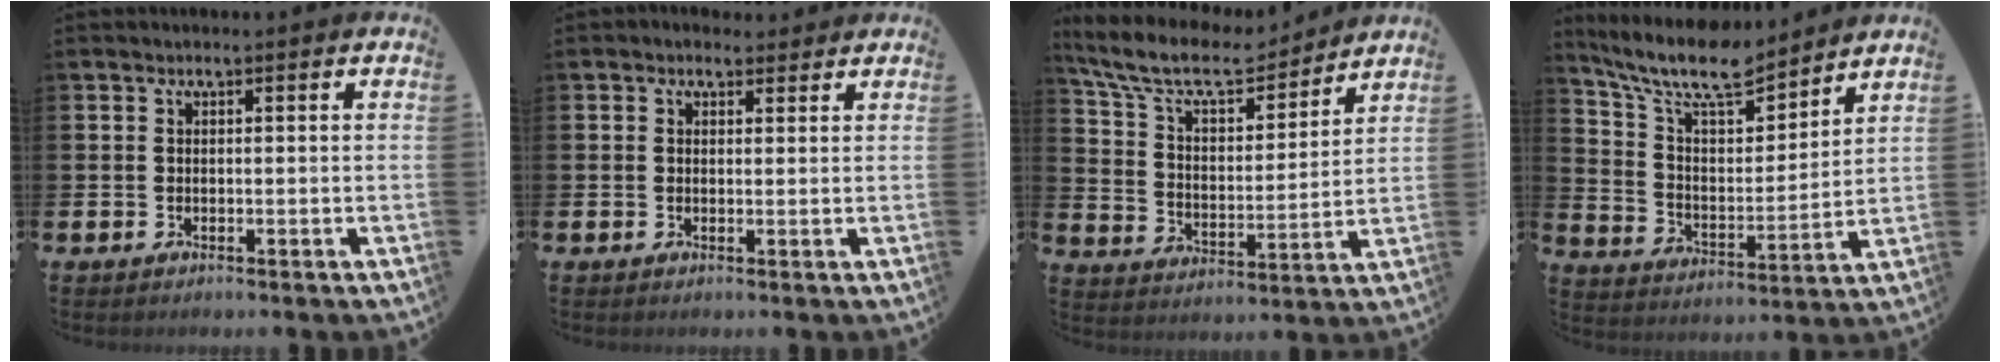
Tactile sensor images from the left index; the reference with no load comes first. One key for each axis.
{"total": 1.6, "fx": 1.4, "fy": 0.9, "fz": 0.1, "tx": 0.005, "ty": 0.002, "tz": 0.022}
{"total": 10.5, "fx": 9.2, "fy": 3.1, "fz": 3.9, "tx": -0.114, "ty": -0.057, "tz": 0.159}
{"total": 10.6, "fx": 9.4, "fy": 2.4, "fz": 4.2, "tx": -0.117, "ty": -0.058, "tz": 0.164}